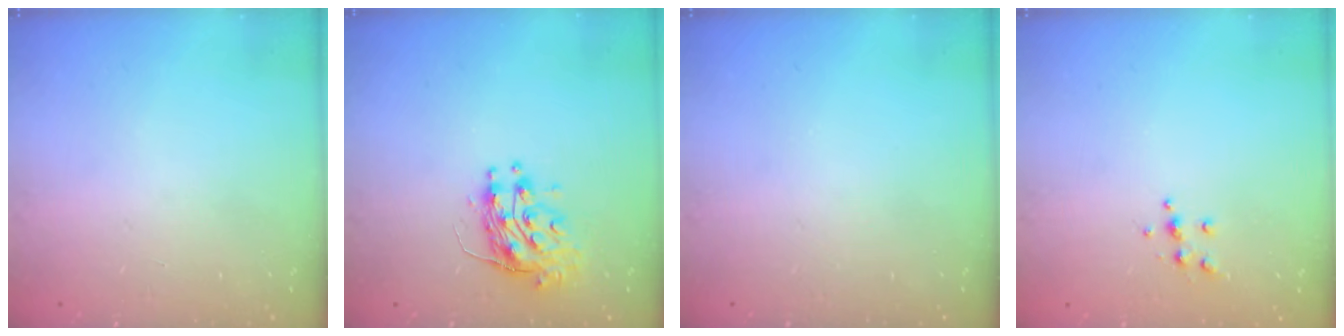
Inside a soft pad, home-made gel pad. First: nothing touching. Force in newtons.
{"total": 10.9, "press": 10.8, "slide": 0.8}
{"total": 0.0}
{"total": 4.7, "press": 4.6, "slide": 0.5}